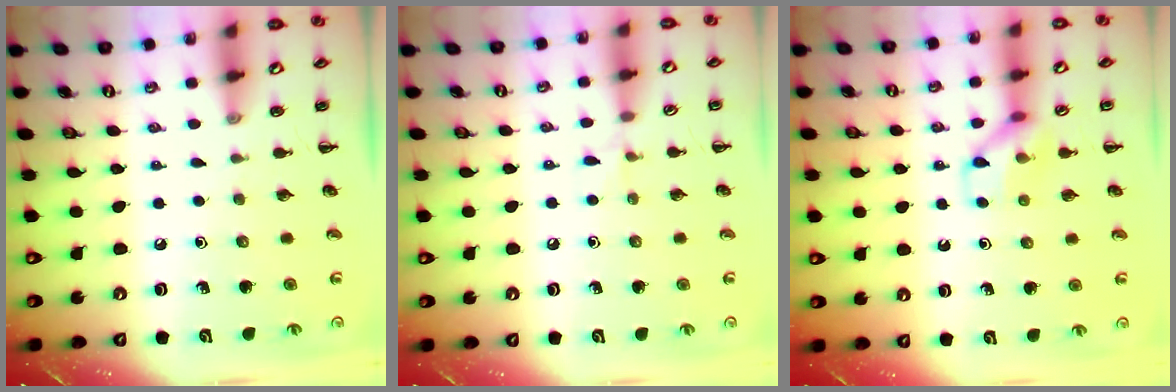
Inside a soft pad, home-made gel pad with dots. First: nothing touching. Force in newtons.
{"total": 3.7, "press": 3.5, "slide": 1.4}
{"total": 9.8, "press": 9.8, "slide": 0.8}